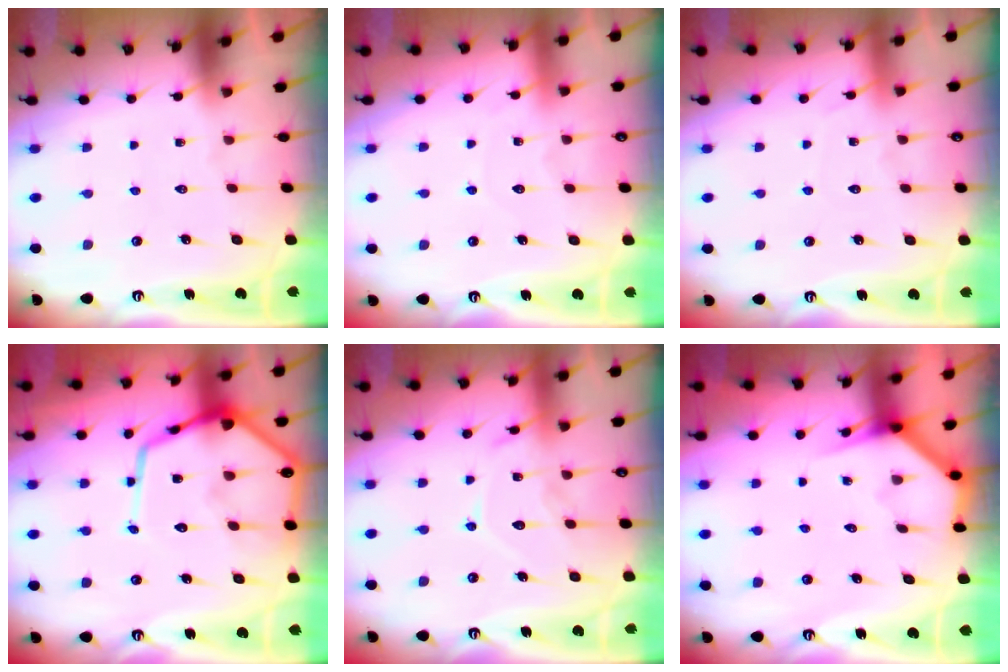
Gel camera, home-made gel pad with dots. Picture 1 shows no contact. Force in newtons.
{"total": 3.7, "press": 3.7, "slide": 0.4}
{"total": 3.6, "press": 3.5, "slide": 0.5}
{"total": 17.4, "press": 17.3, "slide": 1.6}
{"total": 12.3, "press": 12.2, "slide": 1.0}
{"total": 3.9, "press": 3.9, "slide": 0.2}